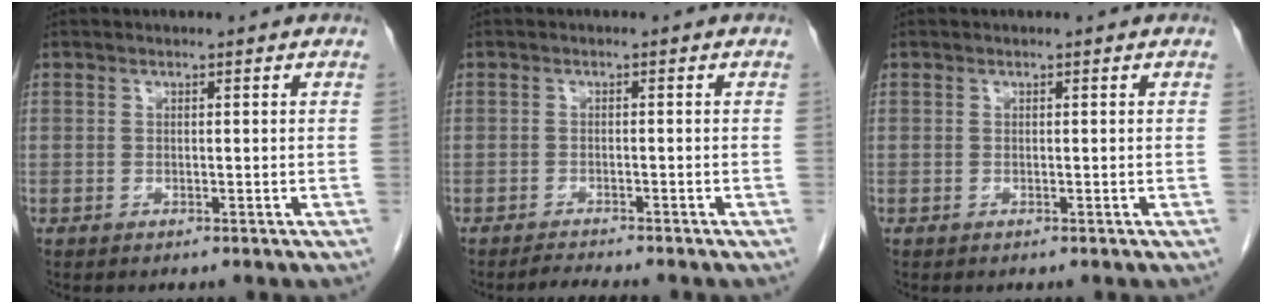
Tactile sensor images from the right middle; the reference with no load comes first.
{"total": 2.2, "force": [-2.1, -0.3, 0.6], "torque": [-0.020, -0.013, -0.035]}
{"total": 0.0}